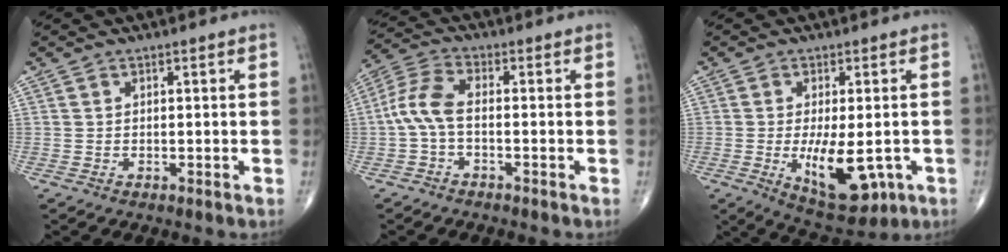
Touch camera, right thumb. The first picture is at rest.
{"total": 6.5, "force": [-1.1, 2.8, 5.8], "torque": [-0.135, 0.023, -0.031]}
{"total": 11.5, "force": [-2.6, 4.8, 10.1], "torque": [-0.145, -0.017, -0.026]}